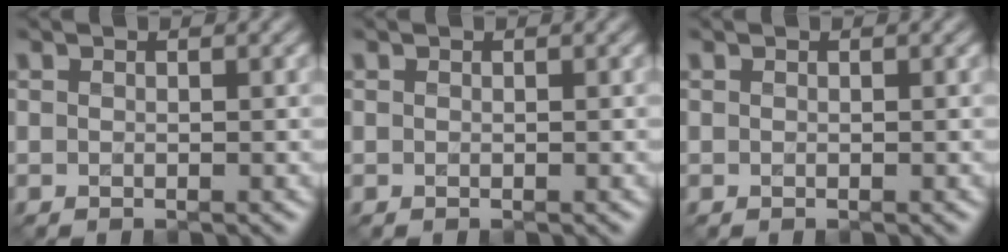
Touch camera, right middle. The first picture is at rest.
{"total": 0.0}
{"total": 0.0}